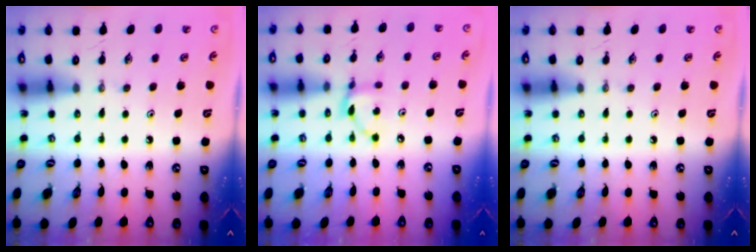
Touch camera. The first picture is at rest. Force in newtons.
{"total": 8.6, "press": 8.6, "slide": 0.2}
{"total": 0.0}